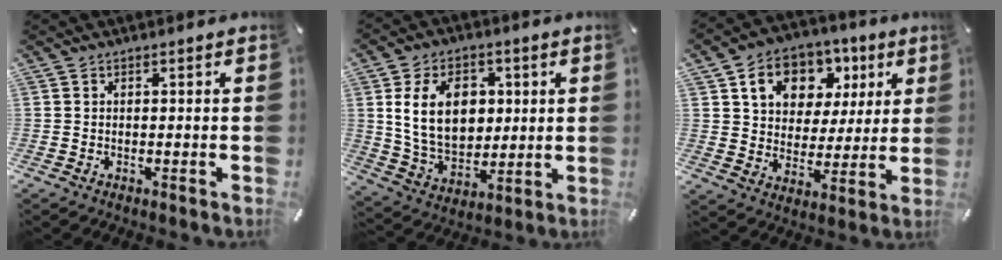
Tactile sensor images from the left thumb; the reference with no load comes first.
{"total": 14.4, "force": [2.8, 10.5, 9.5], "torque": [-0.194, 0.007, 0.048]}
{"total": 12.7, "force": [5.7, 10.1, 5.2], "torque": [-0.089, -0.019, 0.106]}